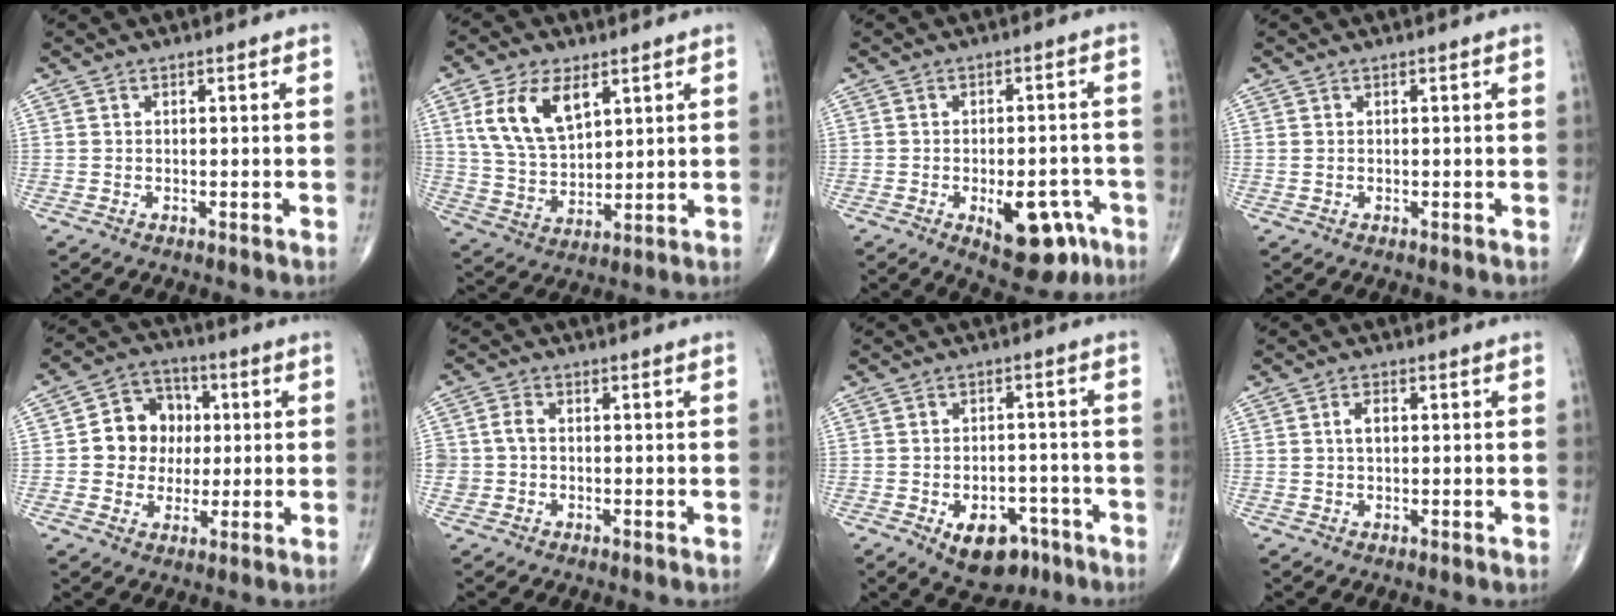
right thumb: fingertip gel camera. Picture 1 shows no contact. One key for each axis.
{"total": 12.5, "fx": 5.3, "fy": 7.0, "fz": 8.9, "tx": -0.157, "ty": -0.018, "tz": 0.110}
{"total": 11.1, "fx": -4.4, "fy": 5.5, "fz": 8.6, "tx": -0.093, "ty": 0.016, "tz": -0.049}
{"total": 0.6, "fx": 0.1, "fy": 0.4, "fz": 0.3, "tx": -0.007, "ty": 0.006, "tz": 0.004}
{"total": 10.7, "fx": 0.6, "fy": 9.5, "fz": 4.9, "tx": -0.031, "ty": 0.017, "tz": 0.004}
{"total": 3.8, "fx": -0.3, "fy": 3.2, "fz": 2.1, "tx": -0.038, "ty": 0.012, "tz": -0.005}
{"total": 9.7, "fx": -5.0, "fy": 6.1, "fz": 5.7, "tx": -0.060, "ty": 0.030, "tz": -0.063}
{"total": 2.7, "fx": 0.4, "fy": 1.6, "fz": 2.1, "tx": -0.037, "ty": 0.007, "tz": 0.008}